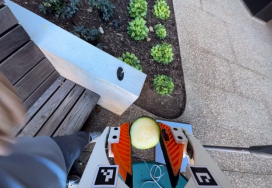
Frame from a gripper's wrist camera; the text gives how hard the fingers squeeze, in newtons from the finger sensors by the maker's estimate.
{"total": 11.9, "left": 12.6, "right": 11.1}